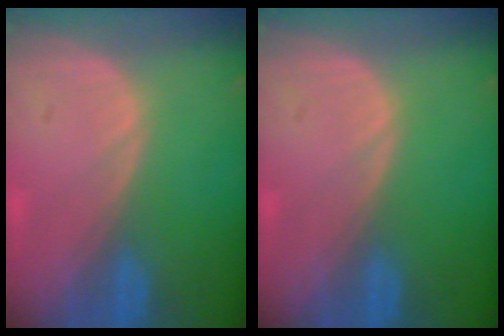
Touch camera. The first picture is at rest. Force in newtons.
{"total": 0.0}